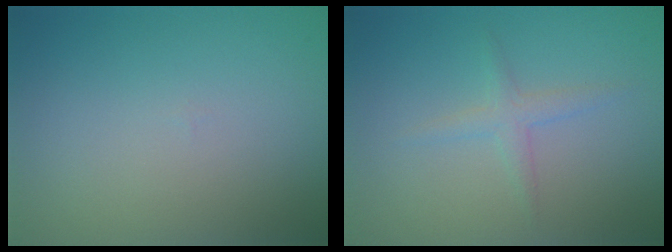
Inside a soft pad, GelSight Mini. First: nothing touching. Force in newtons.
{"total": 1.7, "press": 1.7, "slide": 0.1}